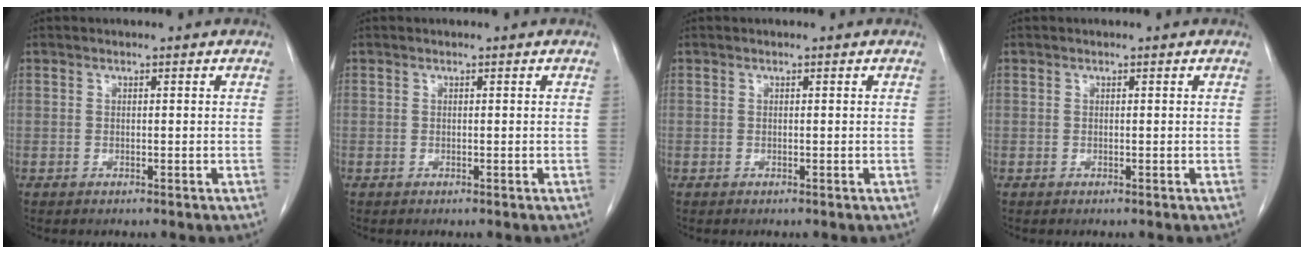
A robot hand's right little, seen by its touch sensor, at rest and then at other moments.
{"total": 0.0}
{"total": 0.0}
{"total": 0.0}